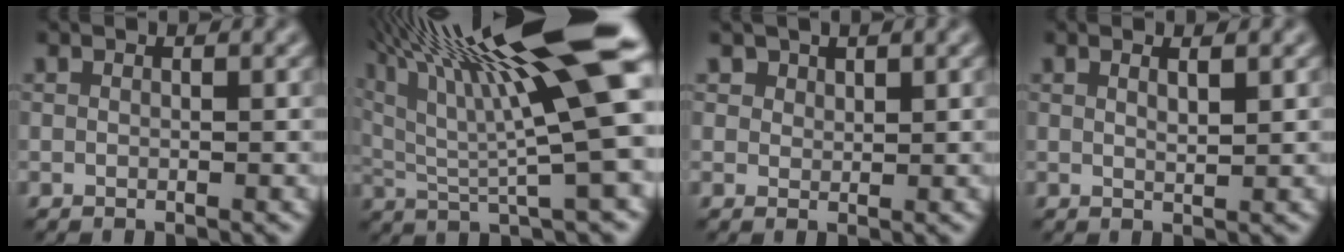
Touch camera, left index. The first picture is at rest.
{"total": 17.8, "force": [8.2, 3.9, 15.3], "torque": [-0.269, 0.026, 0.145]}
{"total": 1.4, "force": [1.0, 0.8, 0.3], "torque": [-0.009, -0.004, 0.019]}
{"total": 1.3, "force": [0.7, 0.3, 1.0], "torque": [-0.013, 0.001, 0.010]}